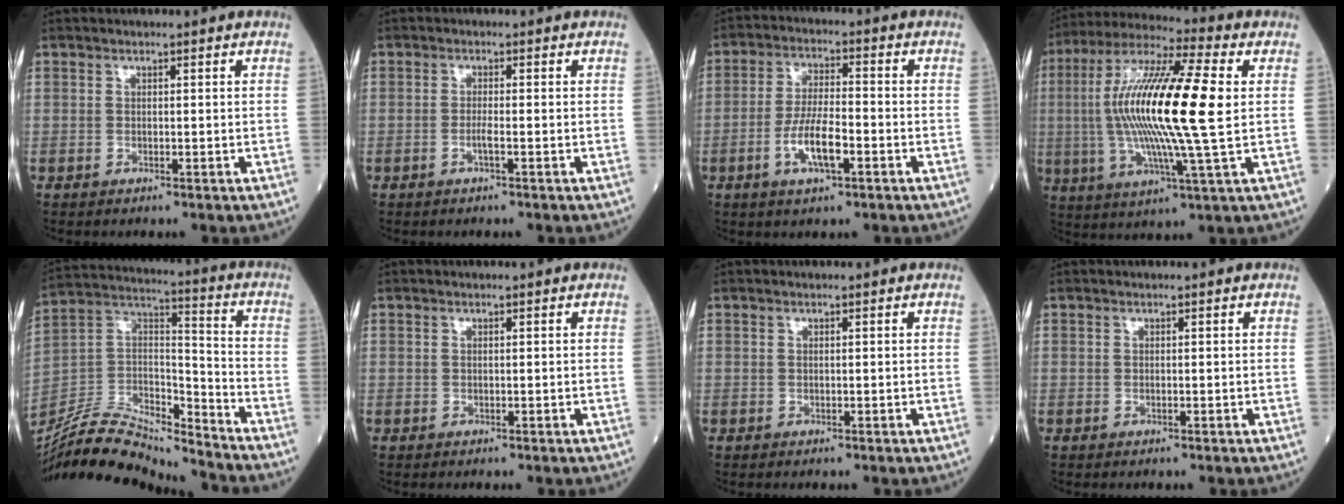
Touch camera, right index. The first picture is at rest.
{"total": 1.6, "force": [-0.6, 0.0, 1.5], "torque": [-0.031, -0.001, -0.014]}
{"total": 7.6, "force": [-2.8, 1.9, 6.8], "torque": [-0.135, 0.000, -0.052]}
{"total": 20.3, "force": [1.2, 1.5, 20.2], "torque": [-0.402, 0.006, 0.008]}
{"total": 19.6, "force": [-18.7, 1.9, 5.5], "torque": [-0.111, 0.034, -0.333]}
{"total": 0.0}
{"total": 0.0}
{"total": 0.0}